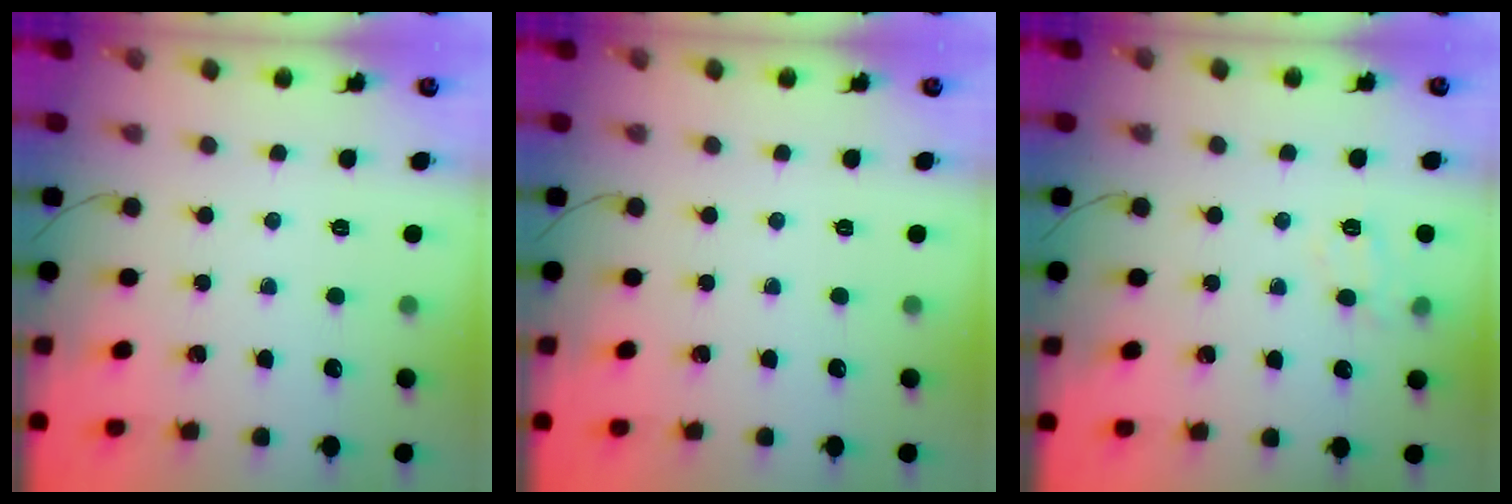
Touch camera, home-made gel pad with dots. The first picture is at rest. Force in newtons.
{"total": 0.0}
{"total": 8.6, "press": 8.5, "slide": 1.1}